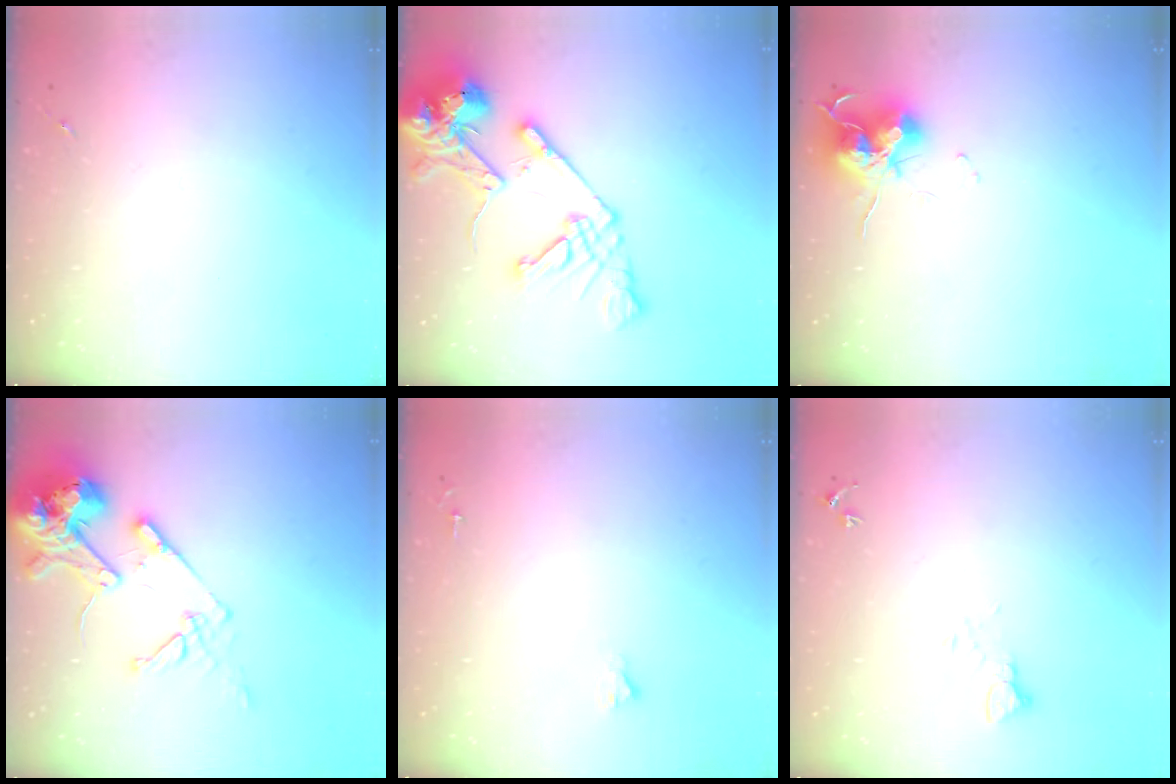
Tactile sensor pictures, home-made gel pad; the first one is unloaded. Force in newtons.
{"total": 18.1, "press": 17.9, "slide": 2.8}
{"total": 12.6, "press": 12.5, "slide": 1.4}
{"total": 16.6, "press": 16.5, "slide": 2.3}
{"total": 1.8, "press": 1.8, "slide": 0.1}
{"total": 4.4, "press": 4.3, "slide": 0.4}